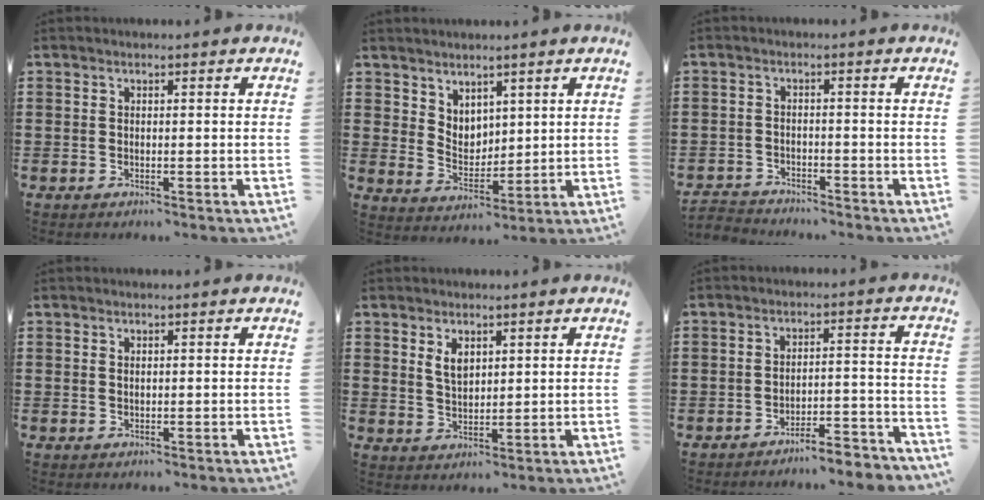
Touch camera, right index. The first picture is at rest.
{"total": 4.6, "force": [3.5, 2.8, 0.5], "torque": [-0.025, -0.002, 0.067]}
{"total": 2.4, "force": [-2.3, 0.4, -0.2], "torque": [-0.005, 0.000, -0.052]}
{"total": 0.5, "force": [0.2, 0.3, 0.3], "torque": [-0.007, 0.001, 0.005]}
{"total": 3.2, "force": [1.7, 1.8, 2.0], "torque": [-0.037, 0.001, 0.030]}
{"total": 4.3, "force": [-4.2, 0.0, 0.9], "torque": [-0.020, -0.001, -0.088]}